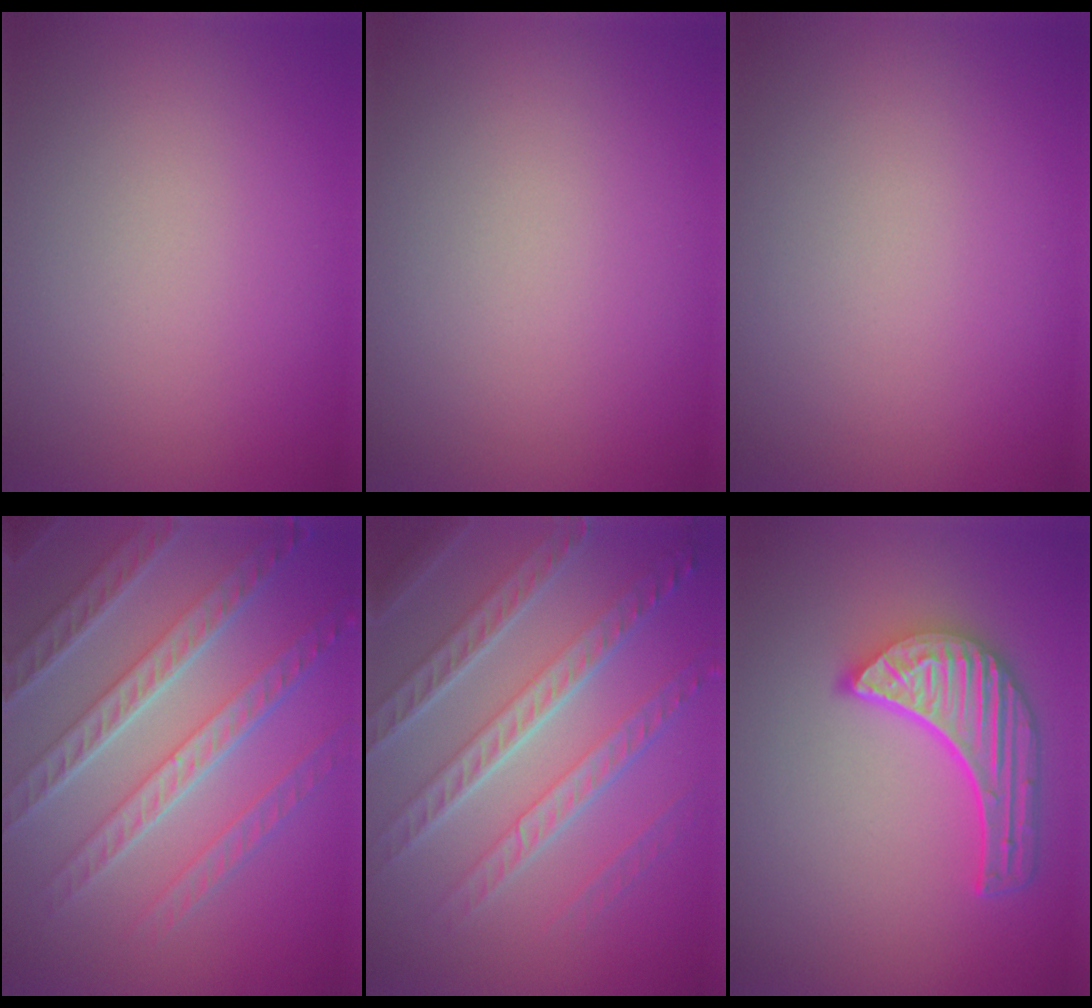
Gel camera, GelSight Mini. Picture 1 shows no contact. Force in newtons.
{"total": 0.0}
{"total": 0.0}
{"total": 7.9, "press": 5.5, "slide": 5.7}
{"total": 7.3, "press": 5.3, "slide": 5.1}
{"total": 5.9, "press": 4.5, "slide": 3.8}